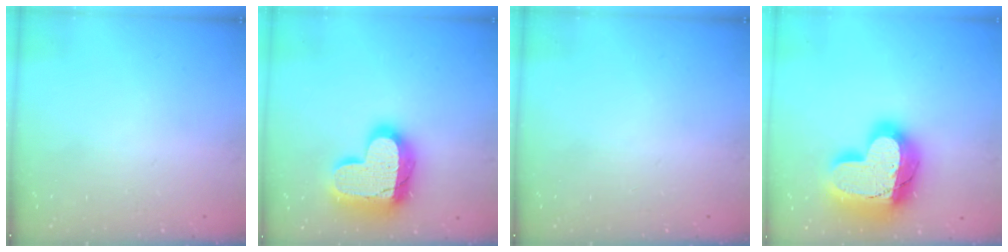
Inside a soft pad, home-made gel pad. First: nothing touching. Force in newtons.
{"total": 21.1, "press": 21.0, "slide": 1.5}
{"total": 0.0}
{"total": 25.8, "press": 25.7, "slide": 1.9}